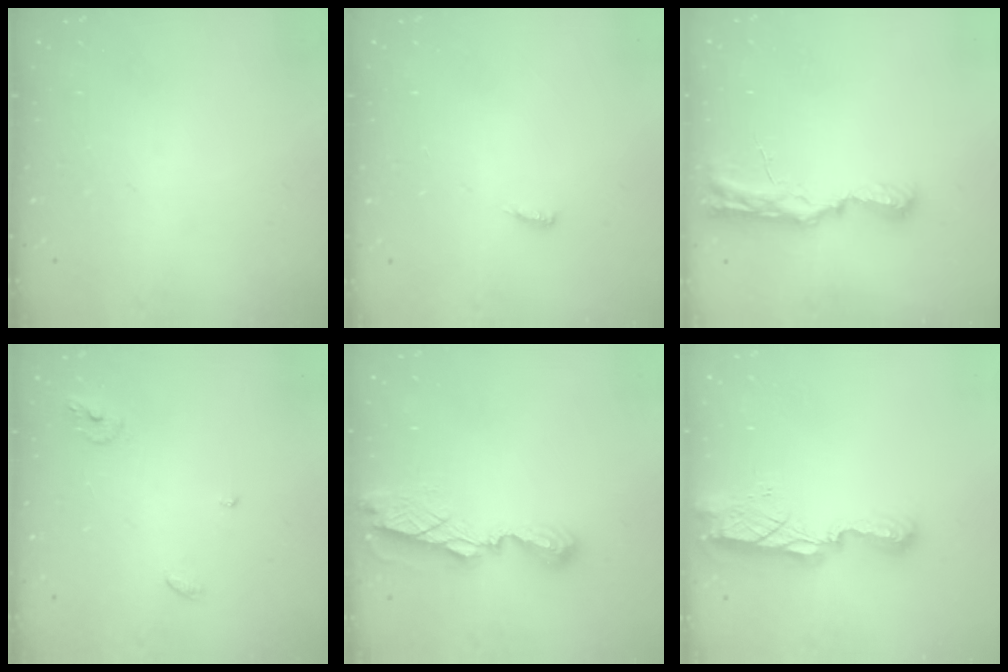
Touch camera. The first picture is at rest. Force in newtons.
{"total": 4.3, "press": 4.1, "slide": 1.3}
{"total": 10.5, "press": 9.6, "slide": 4.3}
{"total": 6.2, "press": 6.2, "slide": 0.2}
{"total": 7.7, "press": 7.7, "slide": 0.7}
{"total": 8.9, "press": 8.9, "slide": 0.5}